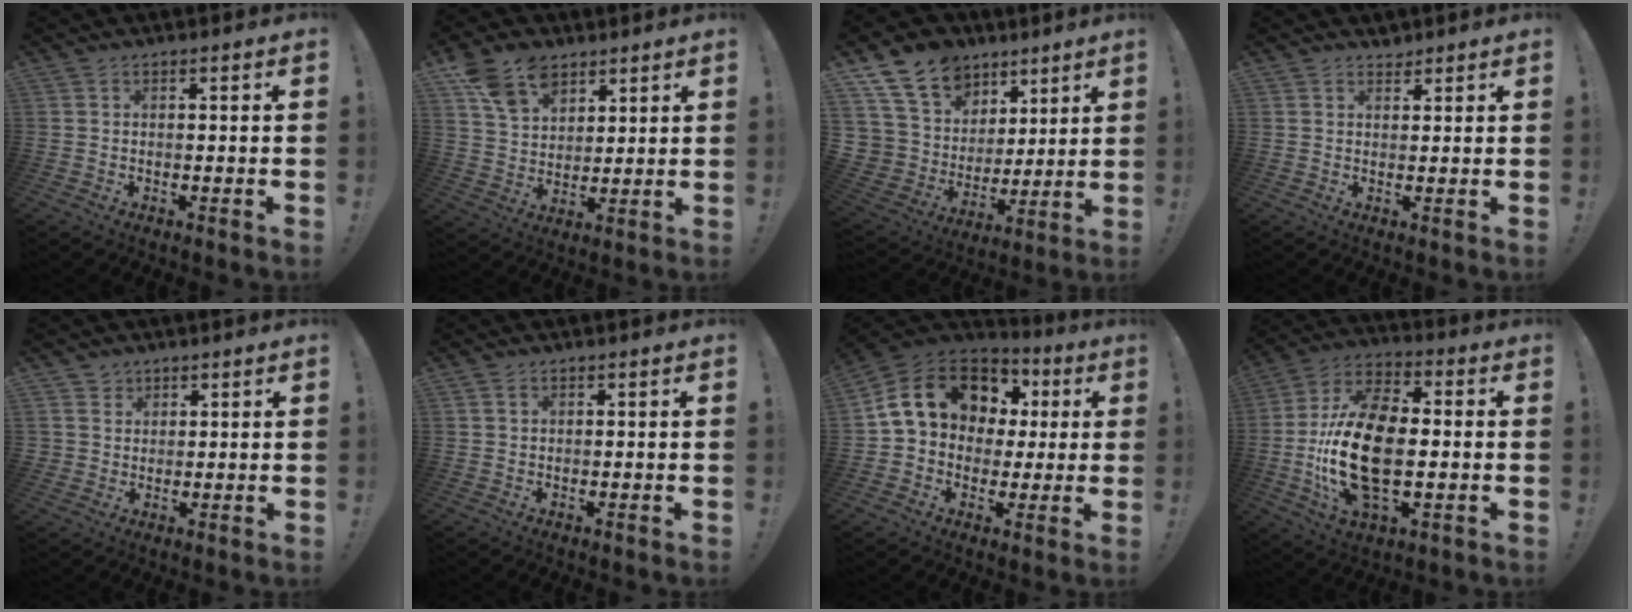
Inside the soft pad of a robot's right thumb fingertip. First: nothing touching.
{"total": 12.7, "force": [7.7, 8.6, 5.4], "torque": [-0.080, -0.043, 0.148]}
{"total": 14.5, "force": [9.0, 10.5, 4.2], "torque": [-0.082, -0.062, 0.195]}
{"total": 2.1, "force": [1.9, 1.0, 0.3], "torque": [0.006, -0.014, 0.033]}
{"total": 4.2, "force": [2.1, 3.6, 0.0], "torque": [-0.001, -0.014, 0.040]}
{"total": 0.8, "force": [0.5, 0.5, 0.4], "torque": [-0.004, 0.000, 0.009]}
{"total": 17.4, "force": [6.3, 13.1, 9.5], "torque": [-0.155, -0.010, 0.132]}
{"total": 22.1, "force": [-2.7, 12.4, 18.2], "torque": [-0.356, 0.005, -0.043]}